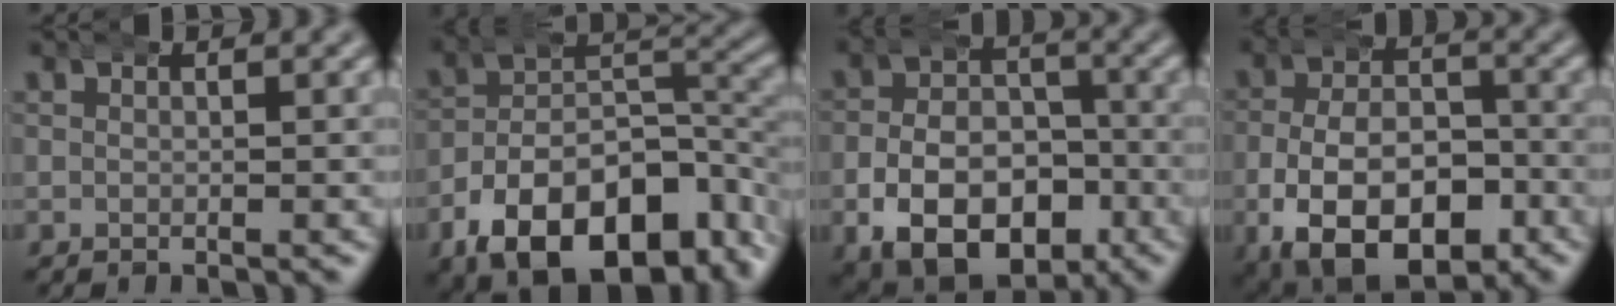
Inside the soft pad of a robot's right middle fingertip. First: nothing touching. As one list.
[{"total": 14.6, "force": [-7.2, 8.6, 9.3], "torque": [-0.146, -0.042, -0.092]}, {"total": 11.8, "force": [-5.7, 8.2, 6.3], "torque": [-0.114, -0.041, -0.080]}, {"total": 13.5, "force": [-6.3, 8.5, 8.4], "torque": [-0.152, -0.055, -0.077]}]